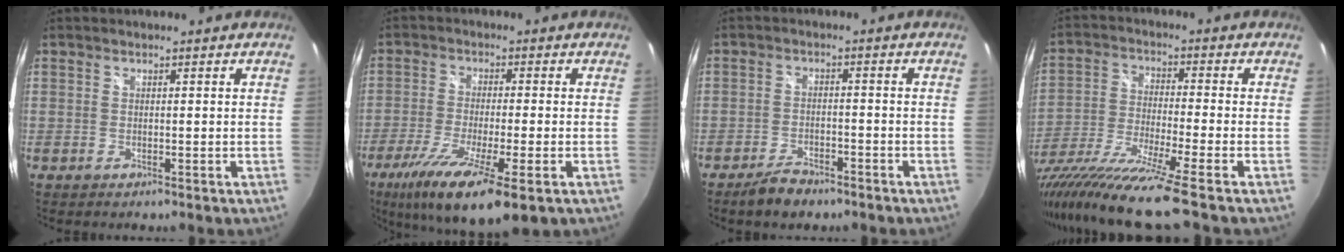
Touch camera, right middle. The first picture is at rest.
{"total": 14.7, "force": [-7.9, 2.7, 12.1], "torque": [-0.236, -0.051, -0.136]}
{"total": 5.2, "force": [-4.2, 2.0, 2.4], "torque": [-0.060, -0.001, -0.069]}
{"total": 17.9, "force": [-14.8, -1.8, 9.9], "torque": [-0.194, -0.066, -0.263]}